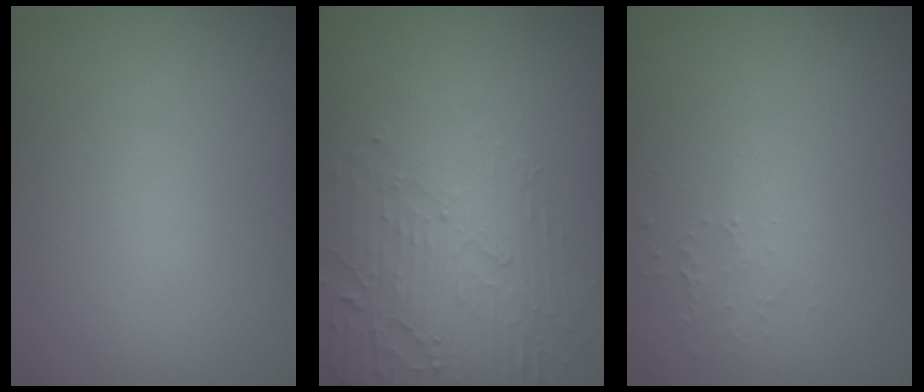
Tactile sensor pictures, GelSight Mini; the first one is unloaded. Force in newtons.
{"total": 5.0, "press": 3.3, "slide": 3.8}
{"total": 0.8, "press": 0.8, "slide": 0.3}